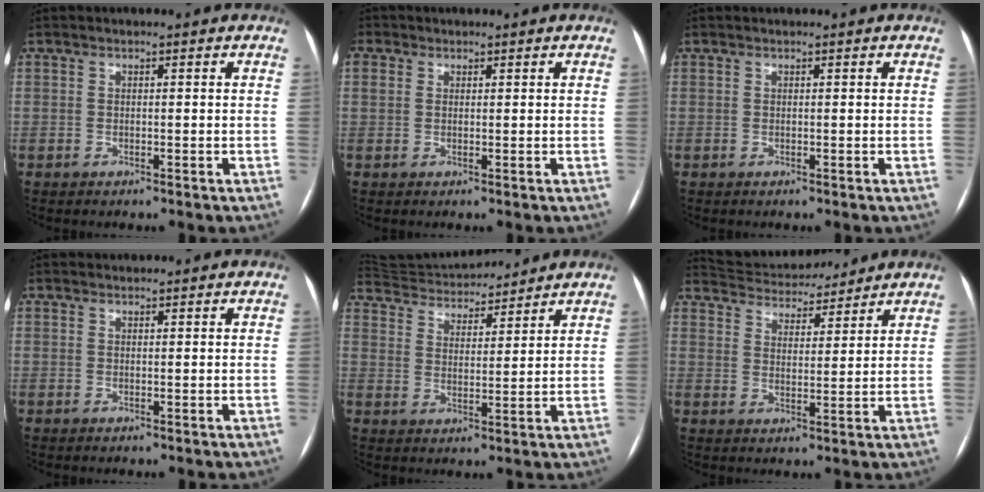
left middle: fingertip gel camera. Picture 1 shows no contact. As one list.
[{"total": 2.7, "force": [1.2, 2.1, 1.1], "torque": [-0.028, 0.011, 0.025]}, {"total": 0.0}, {"total": 1.0, "force": [1.0, 0.1, 0.0], "torque": [-0.006, 0.017, 0.020]}, {"total": 13.4, "force": [12.9, 2.3, 2.7], "torque": [-0.053, 0.027, 0.212]}, {"total": 11.7, "force": [11.2, 2.4, 2.4], "torque": [-0.041, 0.021, 0.175]}]